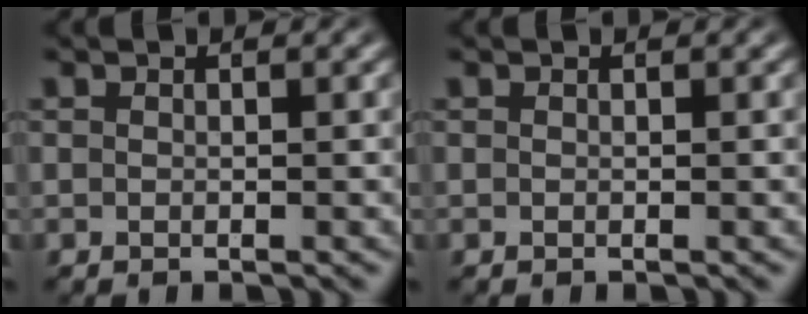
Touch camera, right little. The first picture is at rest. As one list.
[{"total": 0.0}]